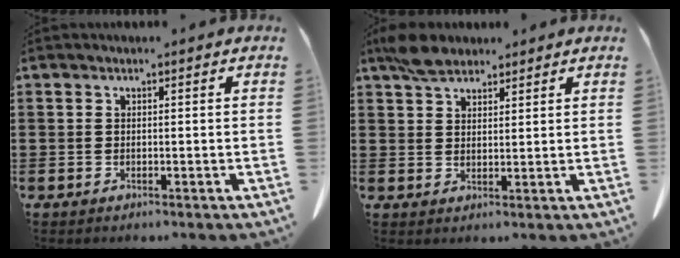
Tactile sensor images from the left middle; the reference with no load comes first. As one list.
[{"total": 4.7, "force": [3.8, 2.0, 1.9], "torque": [-0.038, 0.000, 0.071]}]